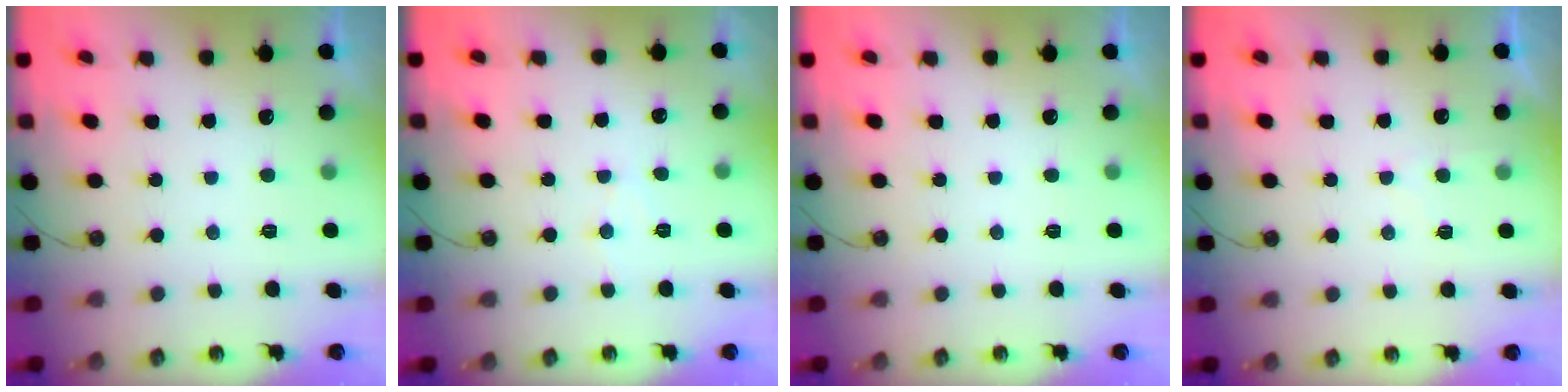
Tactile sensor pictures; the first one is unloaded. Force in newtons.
{"total": 6.7, "press": 6.7, "slide": 0.7}
{"total": 0.0}
{"total": 3.3, "press": 3.2, "slide": 0.4}